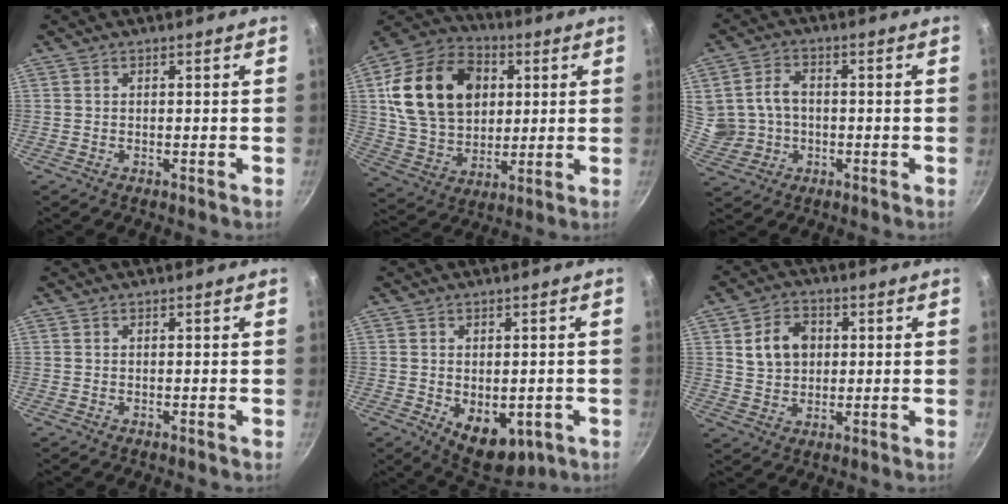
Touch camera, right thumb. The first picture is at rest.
{"total": 21.9, "force": [4.8, 16.1, 14.1], "torque": [-0.223, 0.003, 0.086]}
{"total": 9.3, "force": [0.1, 7.9, 4.9], "torque": [-0.078, 0.012, 0.012]}
{"total": 0.0}
{"total": 9.4, "force": [-2.3, 5.9, 7.0], "torque": [-0.068, -0.007, -0.014]}
{"total": 8.2, "force": [1.7, 6.3, 4.8], "torque": [-0.063, 0.006, 0.028]}